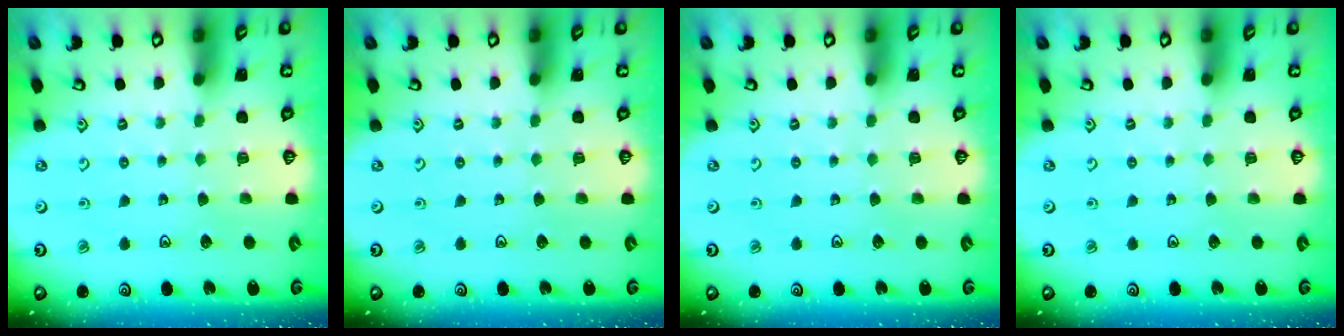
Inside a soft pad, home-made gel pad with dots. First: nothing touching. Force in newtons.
{"total": 0.0}
{"total": 0.0}
{"total": 0.0}